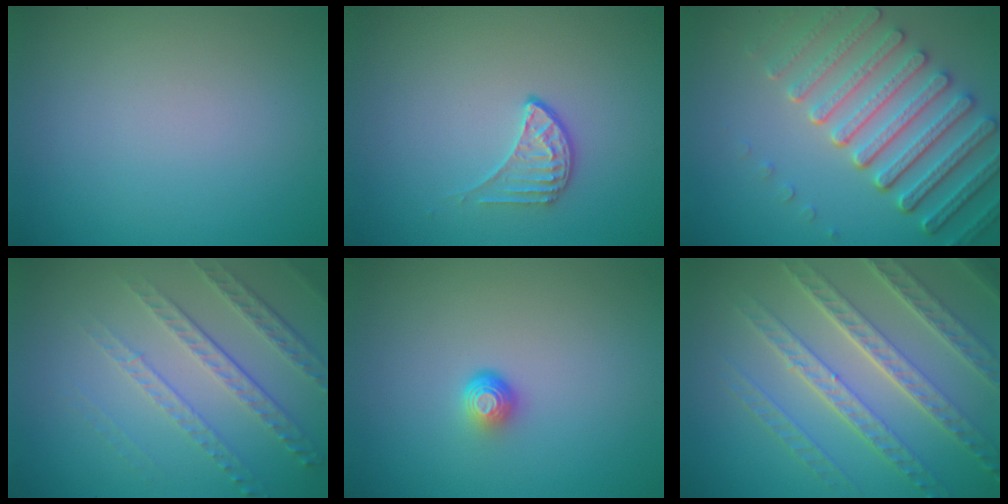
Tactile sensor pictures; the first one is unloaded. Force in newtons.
{"total": 1.9, "press": 1.3, "slide": 1.3}
{"total": 7.2, "press": 5.5, "slide": 4.6}
{"total": 4.9, "press": 3.3, "slide": 3.7}
{"total": 1.7, "press": 1.1, "slide": 1.3}
{"total": 7.9, "press": 5.4, "slide": 5.8}